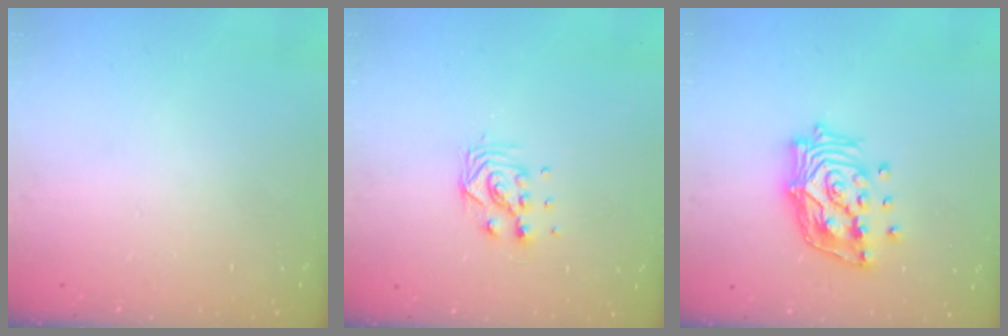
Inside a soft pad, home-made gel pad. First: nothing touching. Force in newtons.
{"total": 6.1, "press": 6.1, "slide": 0.3}
{"total": 18.2, "press": 18.0, "slide": 2.7}